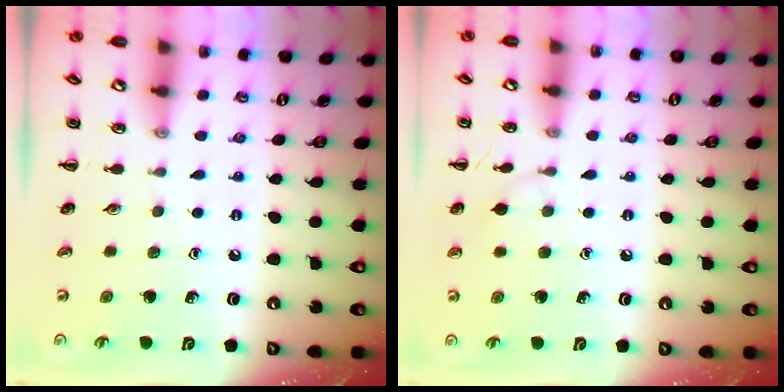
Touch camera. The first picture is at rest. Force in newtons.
{"total": 5.0, "press": 4.6, "slide": 1.8}